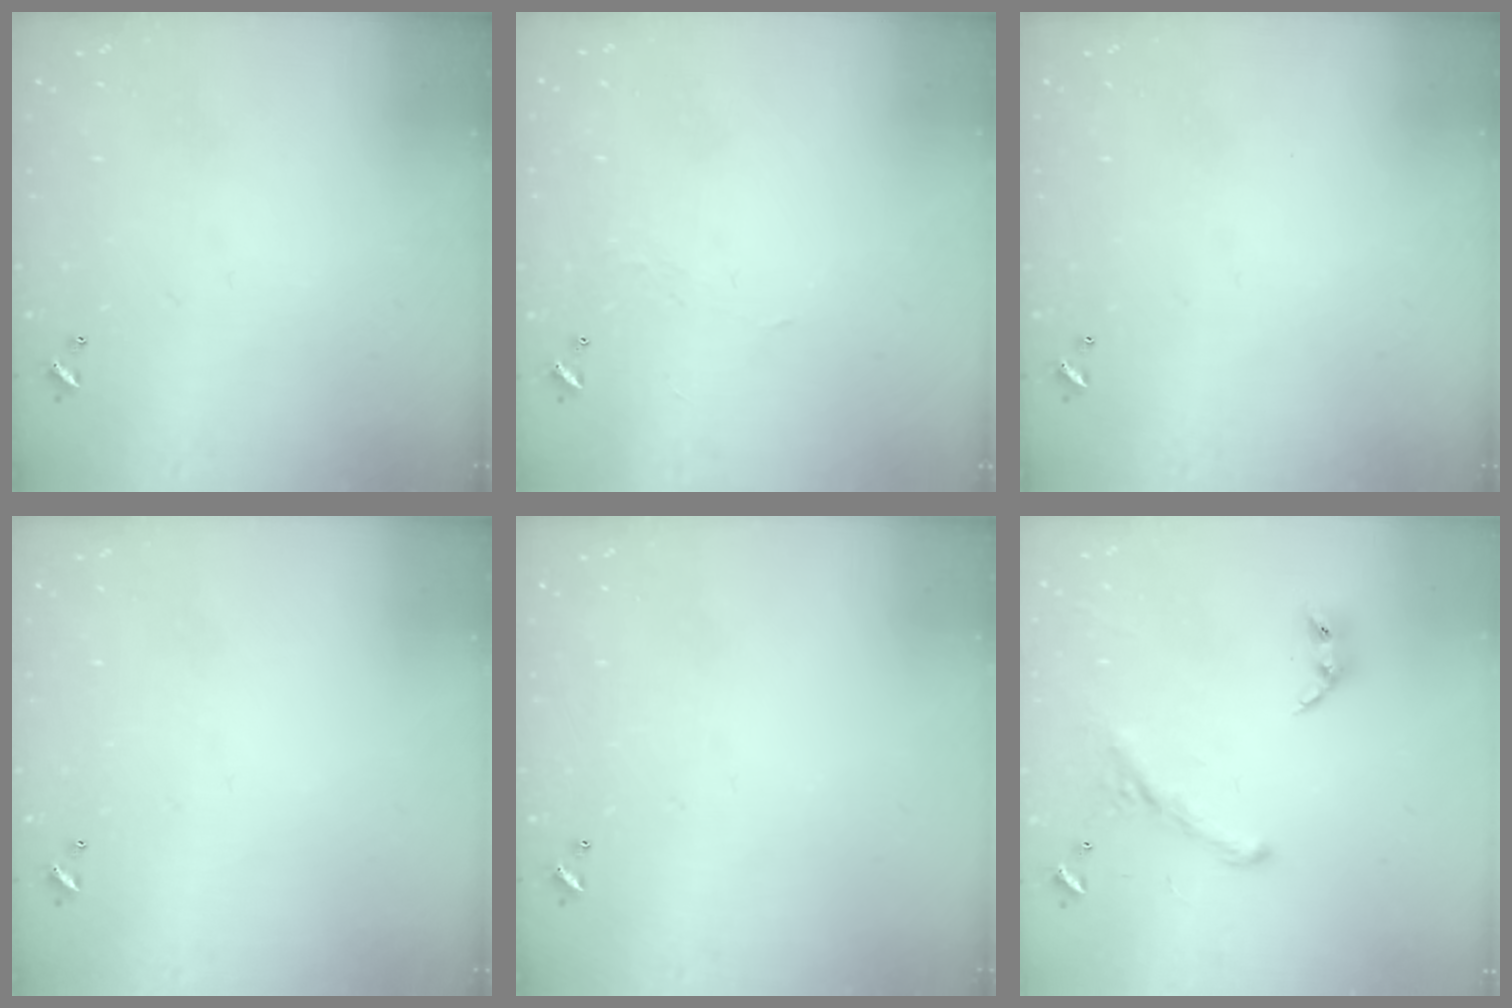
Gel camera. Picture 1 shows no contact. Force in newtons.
{"total": 1.7, "press": 1.7, "slide": 0.4}
{"total": 0.0}
{"total": 0.0}
{"total": 0.0}
{"total": 1.6, "press": 1.1, "slide": 1.2}